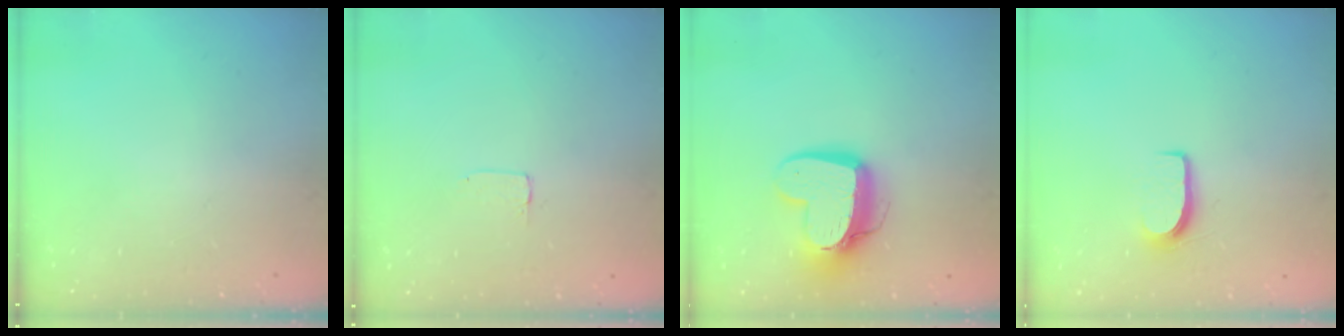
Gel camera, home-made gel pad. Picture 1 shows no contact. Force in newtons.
{"total": 1.2, "press": 1.2, "slide": 0.0}
{"total": 13.7, "press": 13.7, "slide": 1.3}
{"total": 6.5, "press": 6.4, "slide": 0.6}